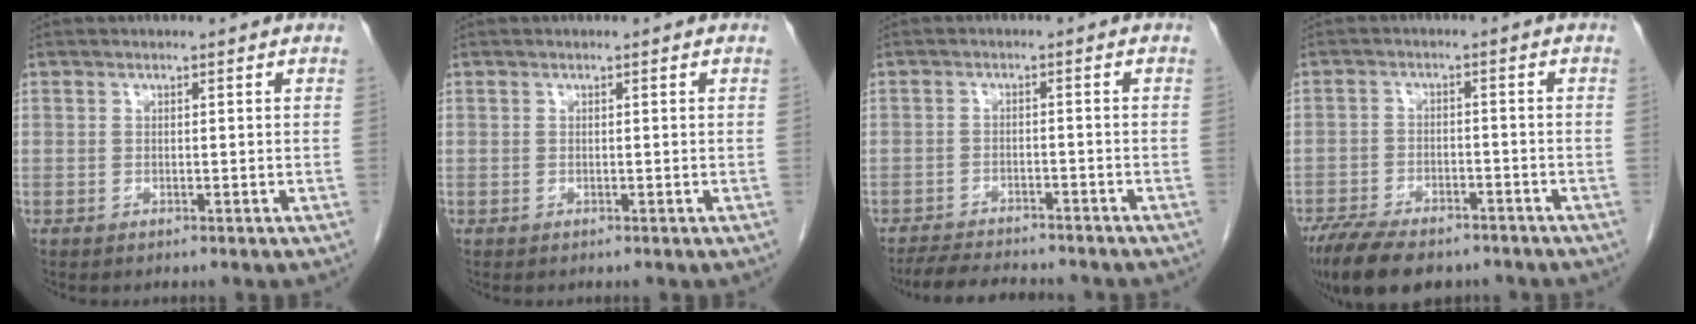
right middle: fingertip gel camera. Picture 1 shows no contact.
{"total": 0.0}
{"total": 8.3, "force": [-7.6, 1.4, 3.0], "torque": [-0.047, -0.012, -0.114]}
{"total": 12.8, "force": [-9.8, 5.0, 6.6], "torque": [-0.118, -0.009, -0.151]}